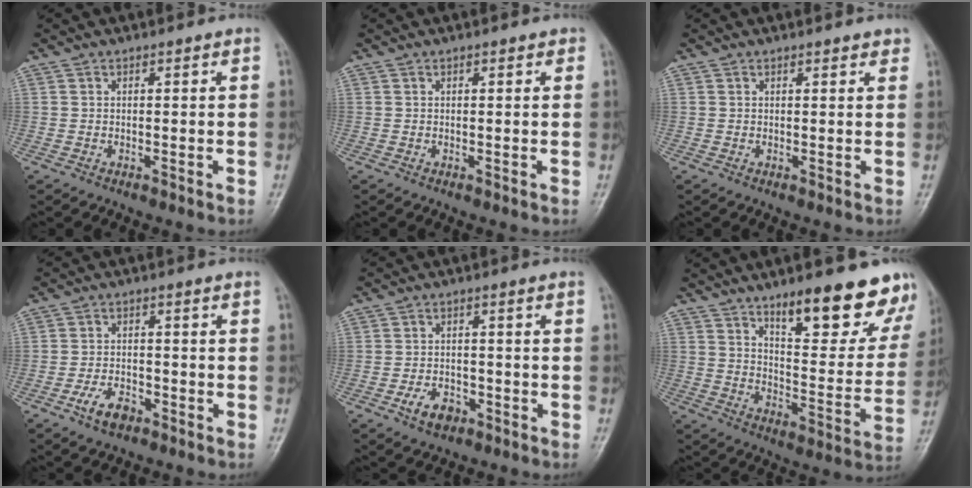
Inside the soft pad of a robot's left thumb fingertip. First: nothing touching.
{"total": 0.7, "force": [0.4, 0.4, 0.4], "torque": [-0.004, -0.001, 0.001]}
{"total": 1.7, "force": [1.4, 0.6, 0.8], "torque": [-0.003, -0.003, 0.015]}
{"total": 4.9, "force": [-3.0, 2.7, 2.9], "torque": [-0.050, 0.021, -0.053]}
{"total": 4.9, "force": [-2.6, 3.1, 2.6], "torque": [-0.035, 0.019, -0.042]}
{"total": 19.1, "force": [13.0, 6.1, 12.6], "torque": [-0.111, -0.078, 0.188]}